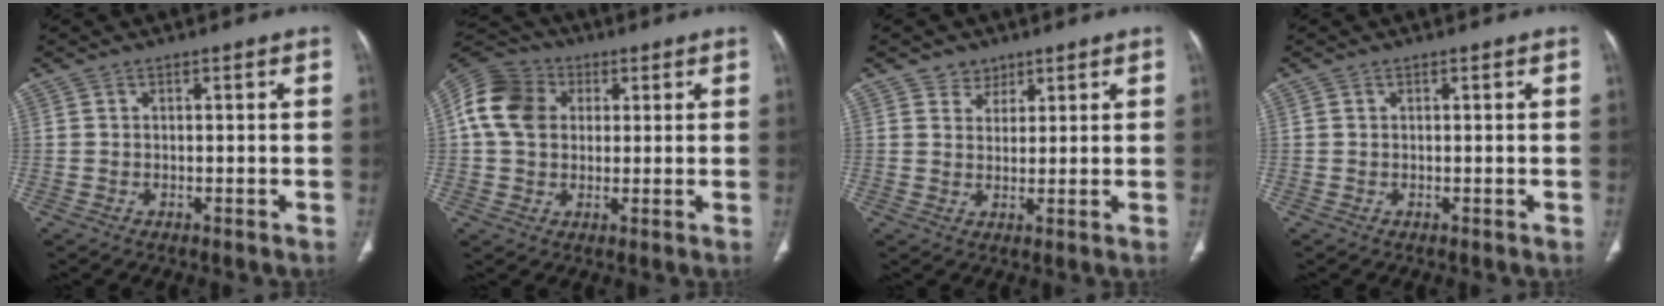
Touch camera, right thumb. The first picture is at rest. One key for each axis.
{"total": 11.6, "fx": 2.2, "fy": 9.3, "fz": 6.5, "tx": -0.119, "ty": 0.017, "tz": 0.031}
{"total": 3.4, "fx": 2.3, "fy": 2.5, "fz": 0.2, "tx": 0.019, "ty": -0.013, "tz": 0.032}
{"total": 0.0}